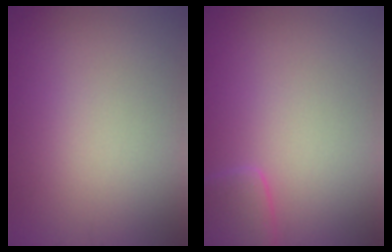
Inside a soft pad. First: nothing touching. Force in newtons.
{"total": 2.4, "press": 2.4, "slide": 0.1}